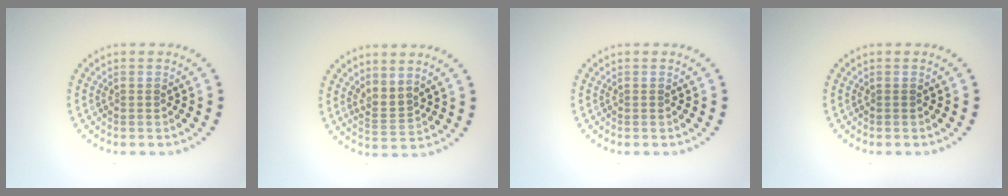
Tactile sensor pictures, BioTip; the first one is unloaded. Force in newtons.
{"total": 1.9, "press": 1.4, "slide": 1.2}
{"total": 0.0}
{"total": 0.0}